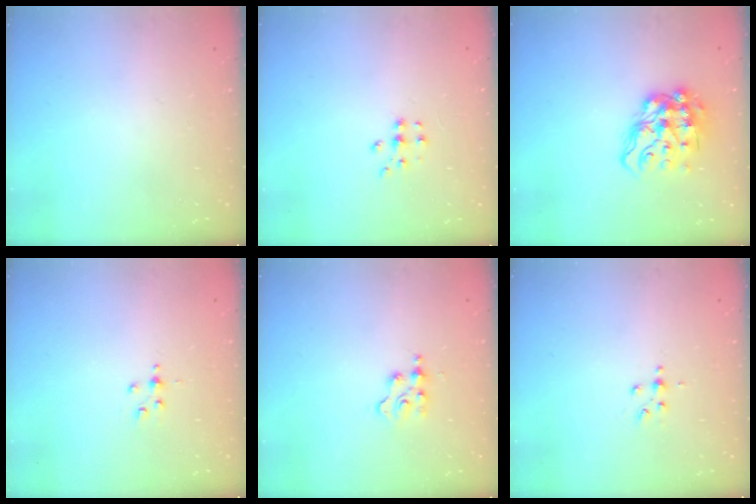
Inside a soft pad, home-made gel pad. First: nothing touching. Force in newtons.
{"total": 6.2, "press": 6.1, "slide": 0.8}
{"total": 13.7, "press": 13.7, "slide": 1.2}
{"total": 3.1, "press": 3.1, "slide": 0.2}
{"total": 2.2, "press": 2.1, "slide": 0.3}
{"total": 2.5, "press": 2.4, "slide": 0.3}